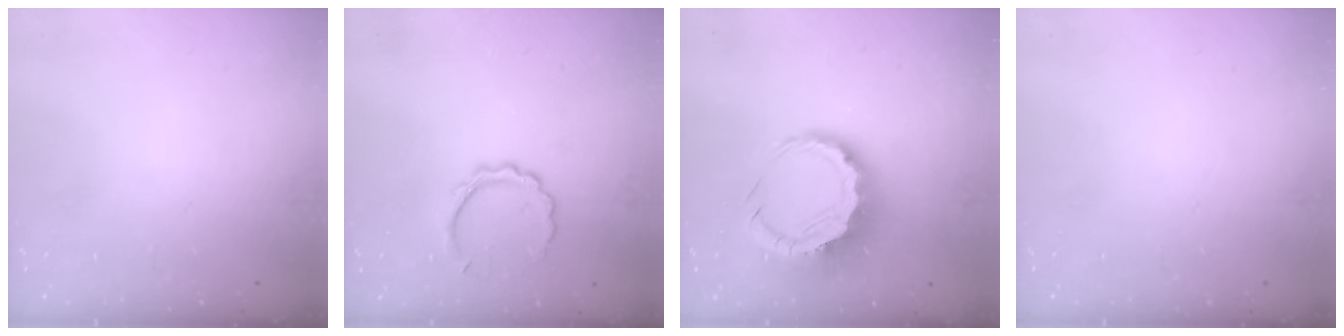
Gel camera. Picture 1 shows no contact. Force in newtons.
{"total": 6.9, "press": 6.9, "slide": 0.5}
{"total": 10.7, "press": 10.5, "slide": 2.1}
{"total": 0.0}